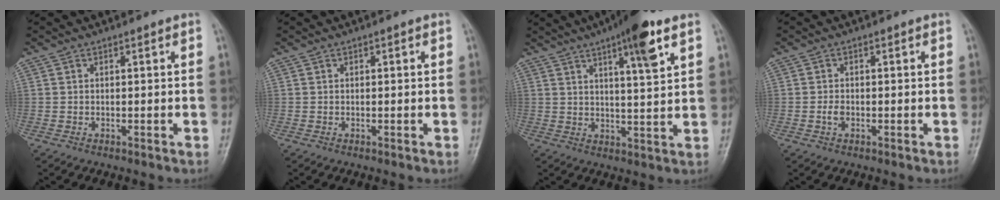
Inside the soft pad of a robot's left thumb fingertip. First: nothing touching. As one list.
[{"total": 0.0}, {"total": 11.2, "force": [6.2, 2.0, 9.1], "torque": [-0.131, -0.022, 0.090]}, {"total": 1.2, "force": [-0.6, 0.8, 0.7], "torque": [-0.018, 0.003, -0.014]}]